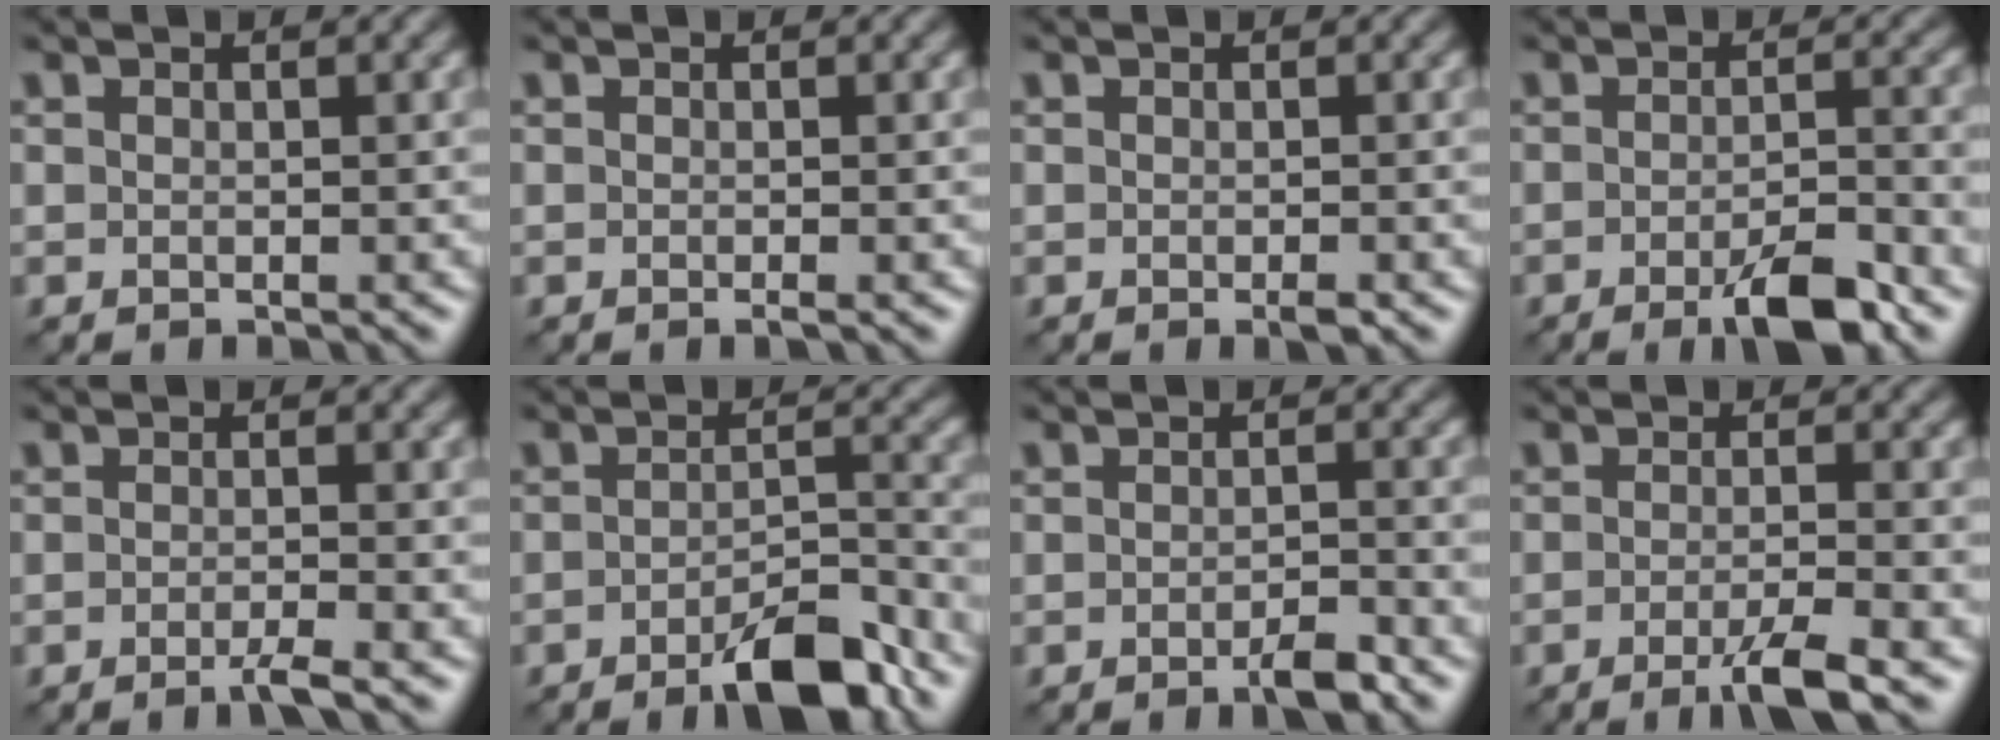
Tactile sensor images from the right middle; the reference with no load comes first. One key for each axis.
{"total": 0.6, "fx": -0.3, "fy": 0.0, "fz": 0.5, "tx": -0.008, "ty": -0.004, "tz": -0.006}
{"total": 1.0, "fx": -0.5, "fy": 0.1, "fz": 0.9, "tx": -0.014, "ty": -0.004, "tz": -0.009}
{"total": 5.1, "fx": -2.6, "fy": 1.0, "fz": 4.2, "tx": -0.069, "ty": -0.003, "tz": -0.045}
{"total": 2.0, "fx": -1.1, "fy": 0.3, "fz": 1.6, "tx": -0.020, "ty": -0.001, "tz": -0.027}
{"total": 6.4, "fx": -4.1, "fy": 1.7, "fz": 4.6, "tx": -0.070, "ty": 0.003, "tz": -0.064}
{"total": 2.4, "fx": -1.5, "fy": 0.4, "fz": 1.9, "tx": -0.030, "ty": 0.000, "tz": -0.029}
{"total": 3.8, "fx": -1.9, "fy": 0.6, "fz": 3.2, "tx": -0.049, "ty": -0.004, "tz": -0.042}